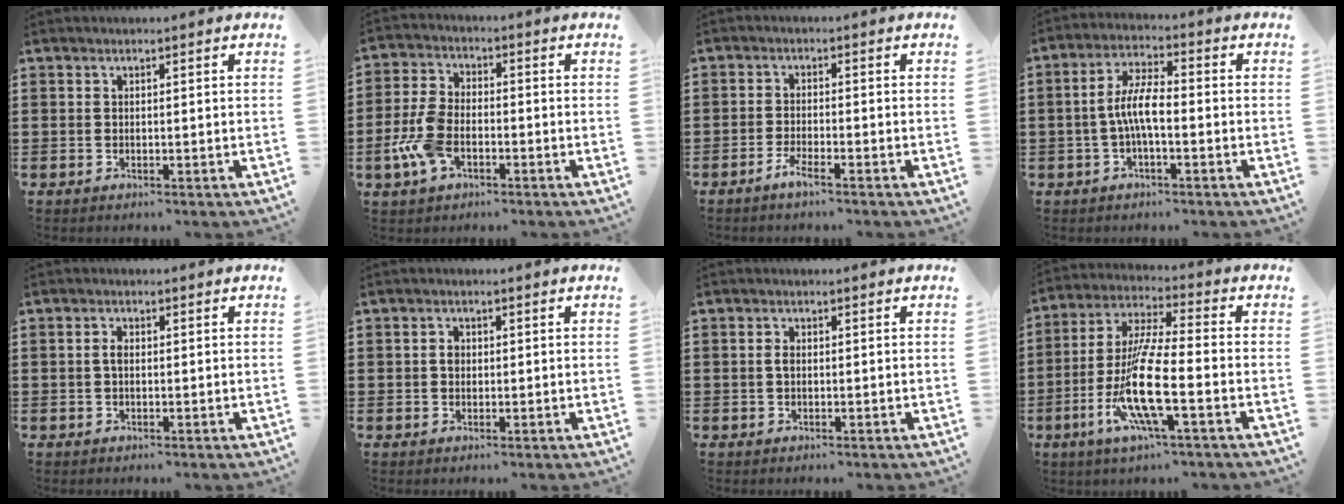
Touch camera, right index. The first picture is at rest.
{"total": 7.2, "force": [-2.8, 3.8, 5.4], "torque": [-0.140, -0.002, -0.060]}
{"total": 2.3, "force": [-1.9, 0.0, 1.3], "torque": [-0.038, -0.004, -0.041]}
{"total": 6.4, "force": [-1.1, 1.9, 6.0], "torque": [-0.125, 0.000, -0.026]}
{"total": 1.6, "force": [-0.1, 0.8, 1.4], "torque": [-0.035, -0.001, -0.004]}
{"total": 1.5, "force": [0.0, 1.2, 1.0], "torque": [-0.020, 0.006, -0.001]}
{"total": 1.3, "force": [-0.1, 0.7, 1.1], "torque": [-0.021, 0.003, -0.002]}
{"total": 11.9, "force": [-4.4, 1.9, 10.9], "torque": [-0.245, -0.013, -0.093]}